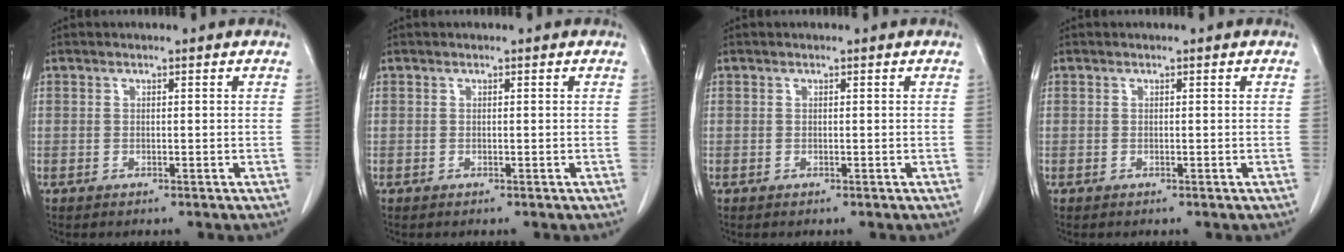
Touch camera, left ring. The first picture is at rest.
{"total": 0.0}
{"total": 0.0}
{"total": 0.0}